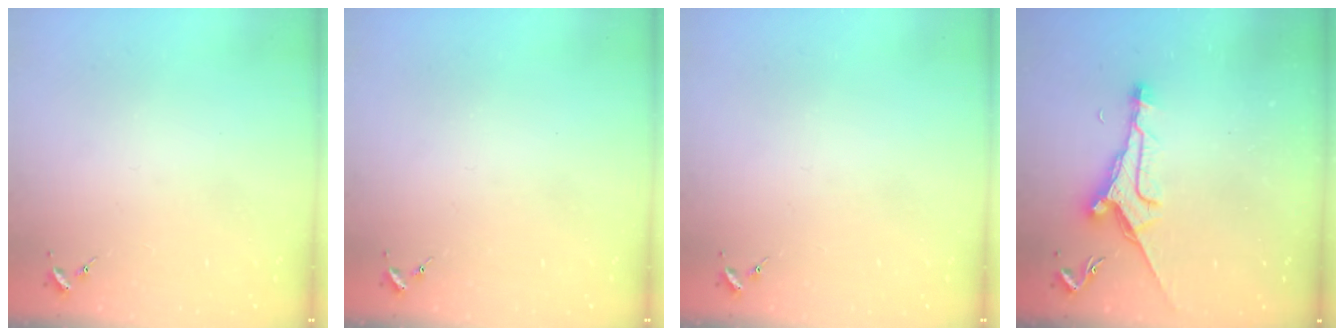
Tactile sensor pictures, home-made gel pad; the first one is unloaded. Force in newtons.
{"total": 0.0}
{"total": 0.0}
{"total": 11.4, "press": 11.3, "slide": 1.0}